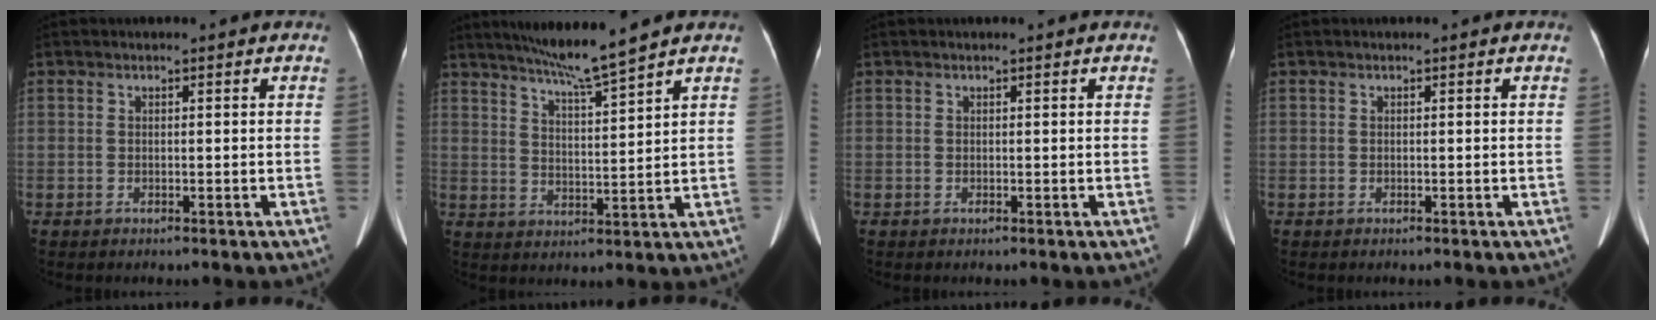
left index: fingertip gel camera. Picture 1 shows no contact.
{"total": 8.3, "force": [7.0, -1.6, 4.1], "torque": [-0.068, -0.006, 0.123]}
{"total": 0.0}
{"total": 0.0}